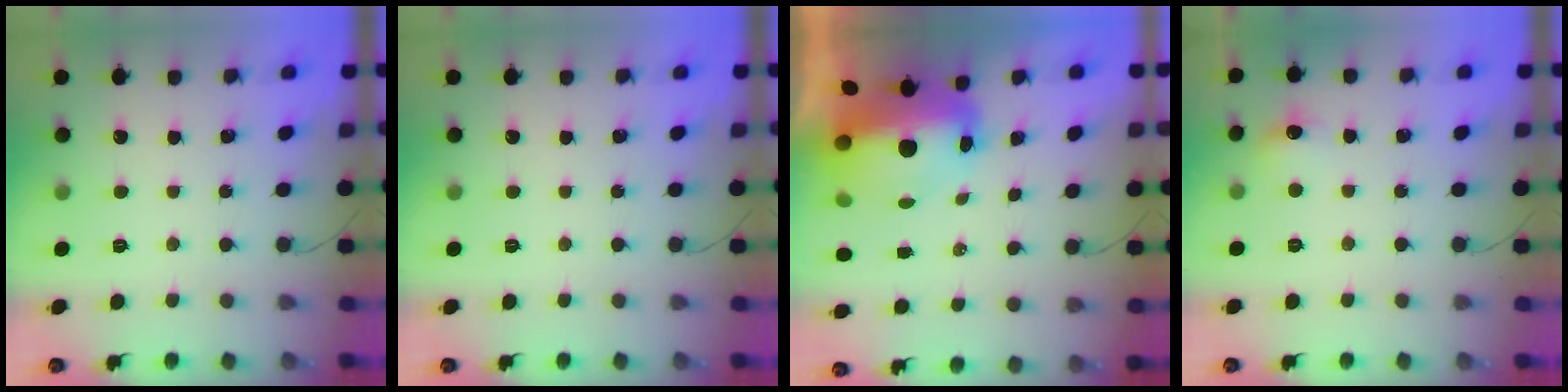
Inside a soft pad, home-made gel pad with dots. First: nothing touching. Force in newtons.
{"total": 0.0}
{"total": 15.1, "press": 11.1, "slide": 10.3}
{"total": 6.3, "press": 6.1, "slide": 1.9}